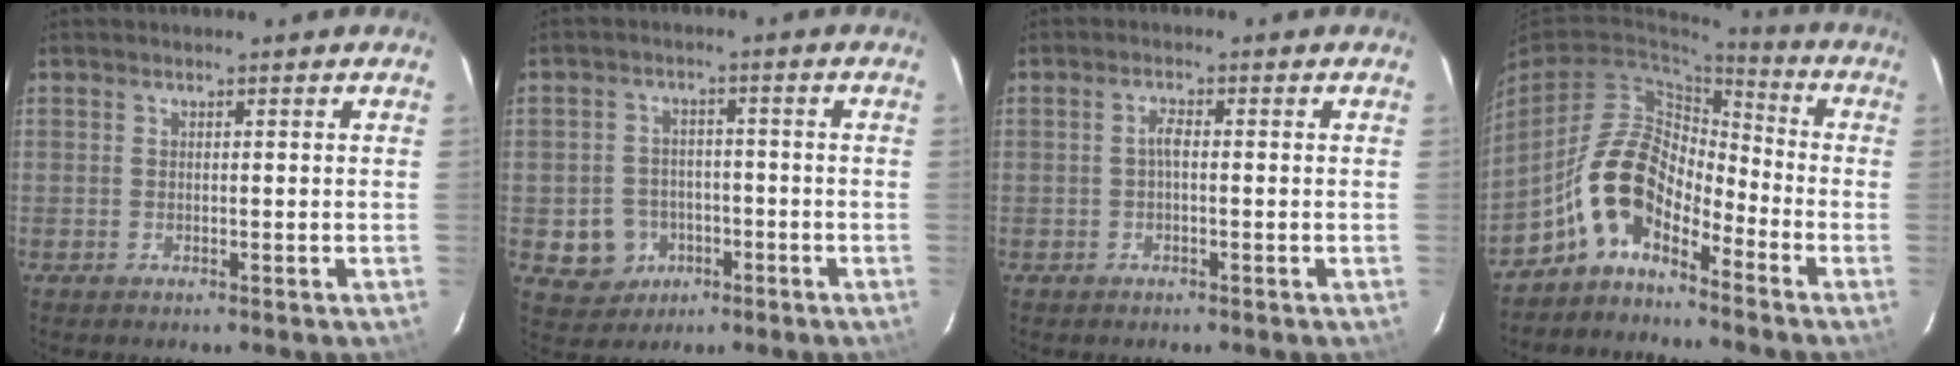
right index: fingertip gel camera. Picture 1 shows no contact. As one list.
[{"total": 7.3, "force": [-2.8, 6.5, 1.7], "torque": [-0.055, 0.016, -0.024]}, {"total": 1.6, "force": [-0.3, 0.5, 1.5], "torque": [-0.030, 0.007, -0.006]}, {"total": 10.3, "force": [-6.6, 4.8, 6.2], "torque": [-0.124, 0.023, -0.136]}]